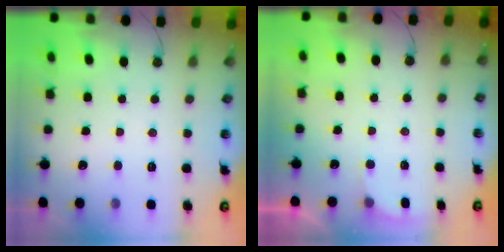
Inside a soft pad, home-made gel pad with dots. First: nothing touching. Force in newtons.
{"total": 3.0, "press": 2.9, "slide": 0.8}